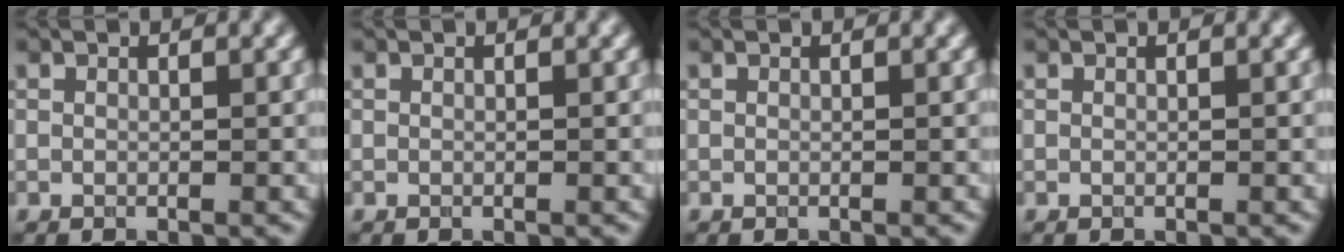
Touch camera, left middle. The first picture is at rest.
{"total": 0.0}
{"total": 0.0}
{"total": 0.0}